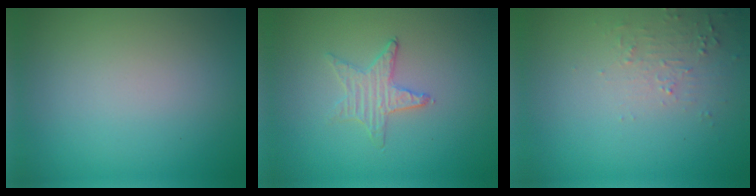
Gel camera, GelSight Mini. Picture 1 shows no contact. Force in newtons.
{"total": 1.2, "press": 1.2, "slide": 0.1}
{"total": 2.1, "press": 2.0, "slide": 0.5}